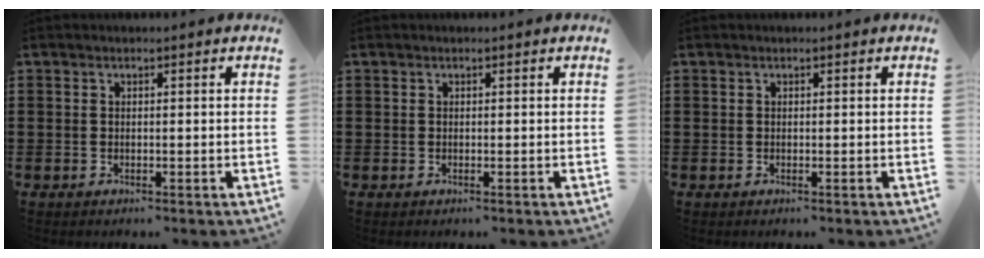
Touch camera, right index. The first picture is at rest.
{"total": 0.0}
{"total": 0.0}